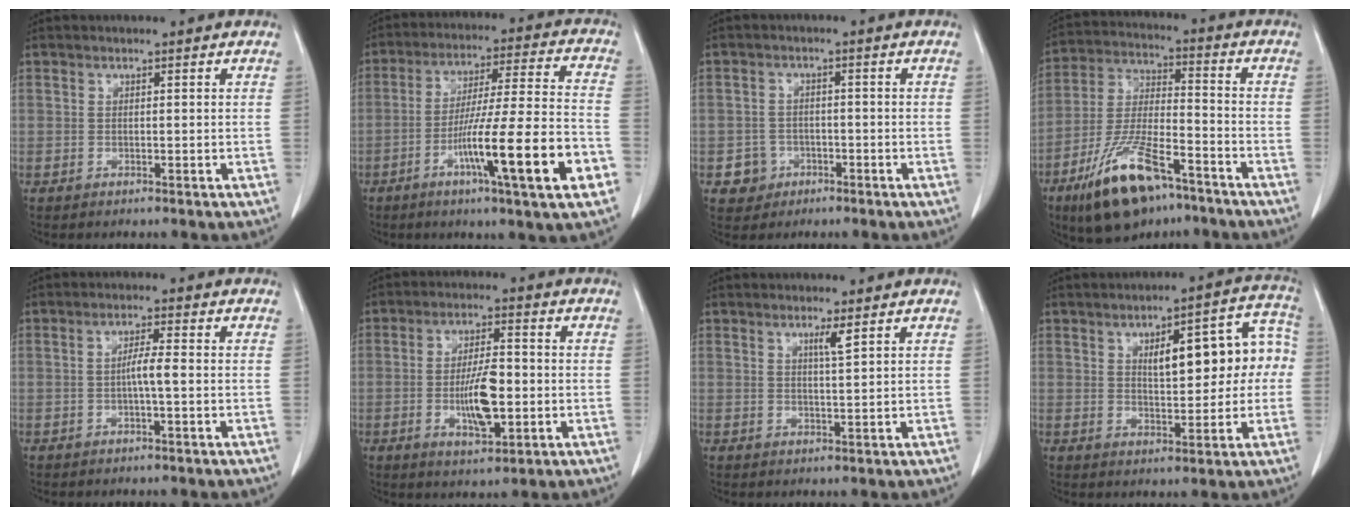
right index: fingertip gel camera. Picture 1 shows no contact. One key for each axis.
{"total": 18.0, "fx": -7.0, "fy": 0.1, "fz": 16.6, "tx": -0.260, "ty": -0.012, "tz": -0.111}
{"total": 3.9, "fx": -1.6, "fy": 3.6, "fz": 0.0, "tx": 0.009, "ty": 0.015, "tz": -0.023}
{"total": 15.5, "fx": -9.8, "fy": 4.8, "fz": 11.1, "tx": -0.224, "ty": -0.014, "tz": -0.175}
{"total": 2.9, "fx": -0.4, "fy": 0.0, "fz": 2.9, "tx": -0.052, "ty": 0.002, "tz": -0.008}
{"total": 8.3, "fx": -1.5, "fy": 2.5, "fz": 7.8, "tx": -0.145, "ty": -0.002, "tz": -0.023}
{"total": 2.2, "fx": 1.3, "fy": -0.2, "fz": 1.7, "tx": -0.032, "ty": -0.005, "tz": 0.023}
{"total": 12.6, "fx": 1.8, "fy": 4.5, "fz": 11.6, "tx": -0.145, "ty": 0.043, "tz": 0.029}